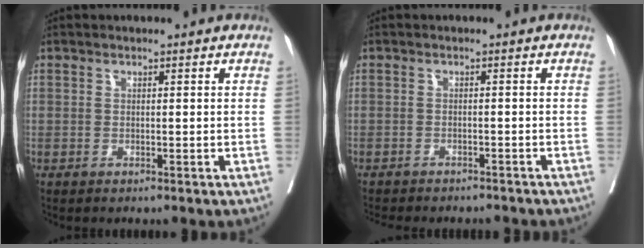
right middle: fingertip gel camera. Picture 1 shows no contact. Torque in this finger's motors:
{"motor_torque": [1.07, -1.07, 0.14, 0.05]}